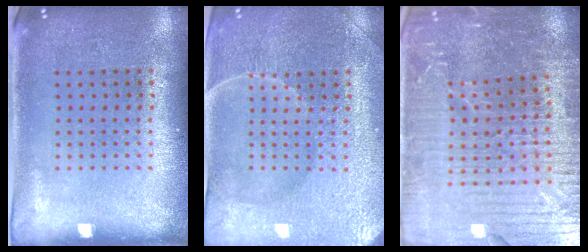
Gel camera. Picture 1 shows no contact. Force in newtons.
{"total": 4.1, "press": 3.9, "slide": 1.1}
{"total": 5.3, "press": 4.9, "slide": 1.9}